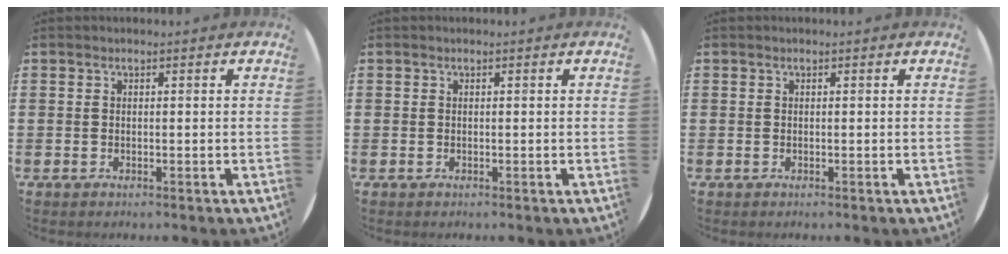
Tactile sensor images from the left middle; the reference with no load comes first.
{"total": 0.0}
{"total": 0.0}